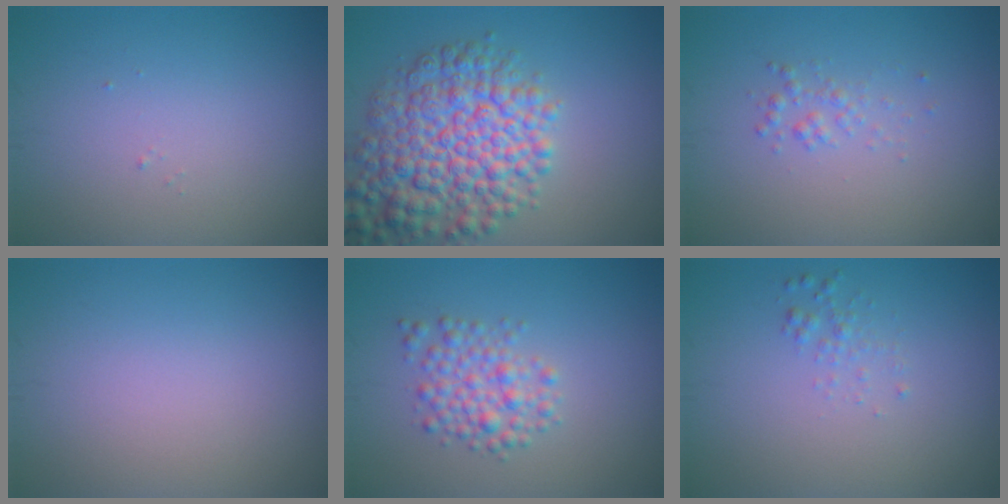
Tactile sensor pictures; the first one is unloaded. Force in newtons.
{"total": 8.8, "press": 8.8, "slide": 0.3}
{"total": 1.1, "press": 1.1, "slide": 0.1}
{"total": 0.0}
{"total": 3.0, "press": 3.0, "slide": 0.1}
{"total": 1.0, "press": 1.0, "slide": 0.0}